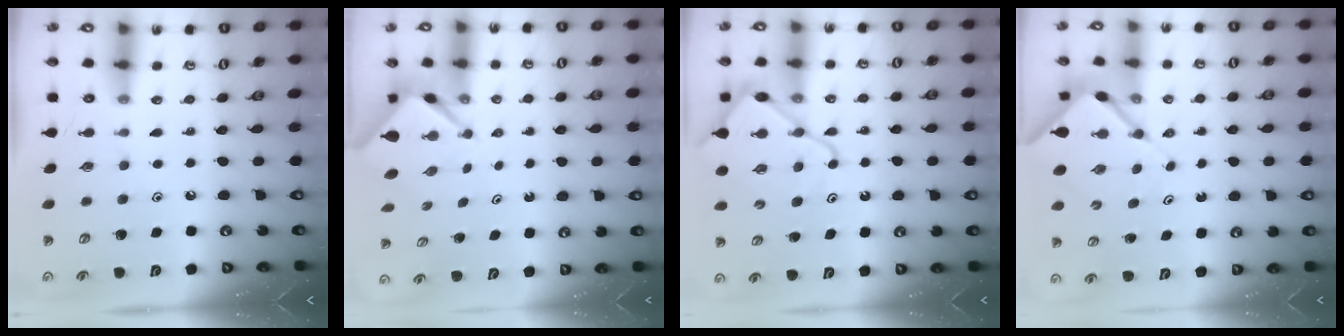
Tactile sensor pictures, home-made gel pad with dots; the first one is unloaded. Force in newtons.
{"total": 2.6, "press": 2.6, "slide": 0.2}
{"total": 13.2, "press": 13.1, "slide": 1.6}
{"total": 7.5, "press": 7.5, "slide": 0.6}